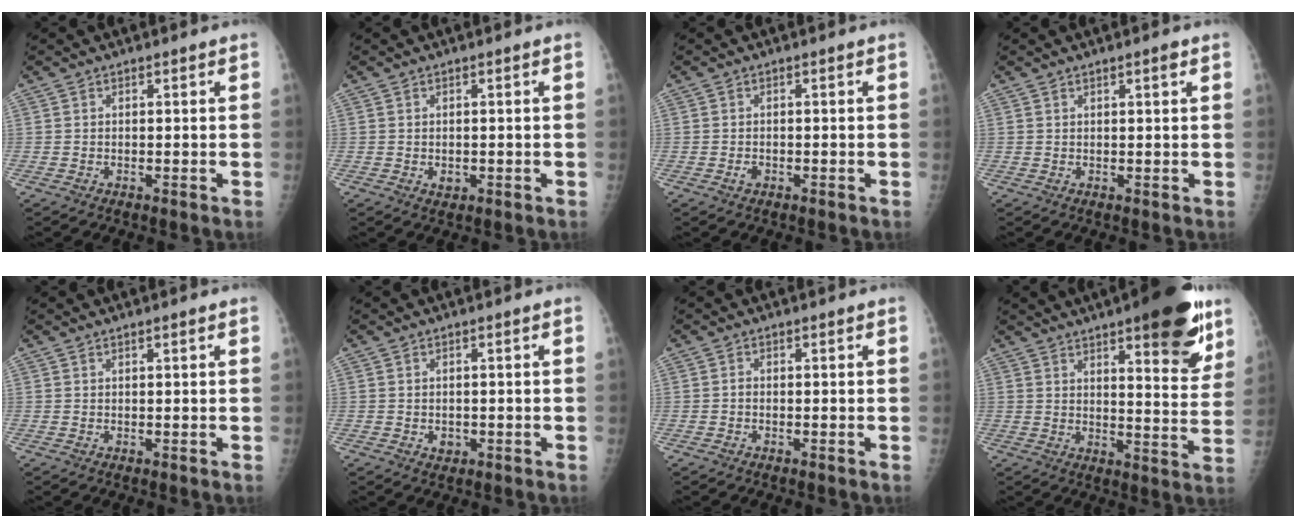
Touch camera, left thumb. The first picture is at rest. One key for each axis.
{"total": 1.3, "fx": -0.2, "fy": 1.0, "fz": 0.8, "tx": -0.008, "ty": 0.000, "tz": 0.001}
{"total": 0.9, "fx": -0.4, "fy": 0.7, "fz": 0.5, "tx": -0.008, "ty": 0.003, "tz": -0.007}
{"total": 1.4, "fx": 0.9, "fy": 0.2, "fz": 1.1, "tx": -0.016, "ty": -0.003, "tz": 0.013}
{"total": 0.7, "fx": 0.5, "fy": 0.1, "fz": 0.5, "tx": -0.007, "ty": -0.001, "tz": 0.008}
{"total": 1.5, "fx": -0.3, "fy": 1.3, "fz": 0.8, "tx": -0.005, "ty": 0.002, "tz": -0.001}
{"total": 0.6, "fx": -0.1, "fy": 0.5, "fz": 0.4, "tx": -0.001, "ty": 0.002, "tz": -0.007}
{"total": 18.0, "fx": 10.7, "fy": 5.2, "fz": 13.6, "tx": -0.146, "ty": -0.052, "tz": 0.144}